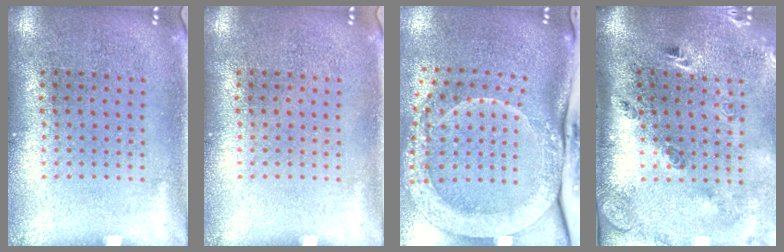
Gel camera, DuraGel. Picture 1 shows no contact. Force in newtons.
{"total": 0.0}
{"total": 2.7, "press": 2.3, "slide": 1.5}
{"total": 3.0, "press": 1.9, "slide": 2.2}